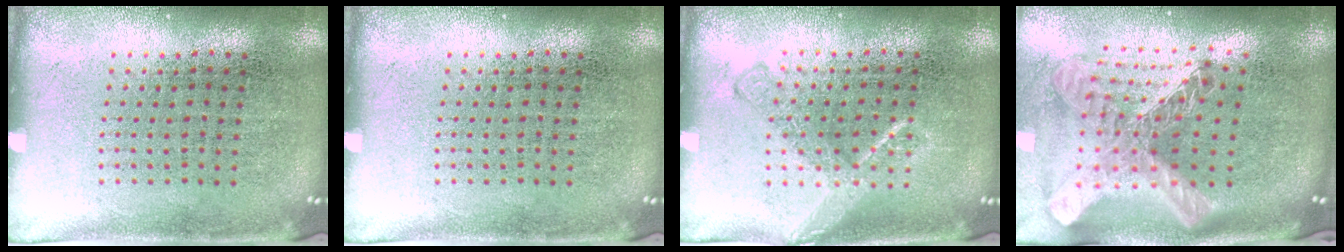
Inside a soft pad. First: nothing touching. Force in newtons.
{"total": 0.0}
{"total": 1.5, "press": 1.5, "slide": 0.2}
{"total": 3.0, "press": 2.1, "slide": 2.1}